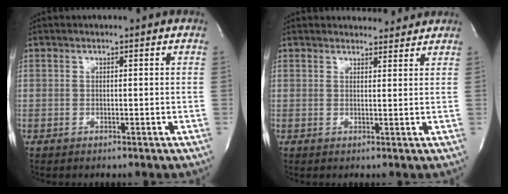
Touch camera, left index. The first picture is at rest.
{"total": 3.6, "force": [3.5, 0.9, 0.2], "torque": [0.000, 0.002, 0.038]}